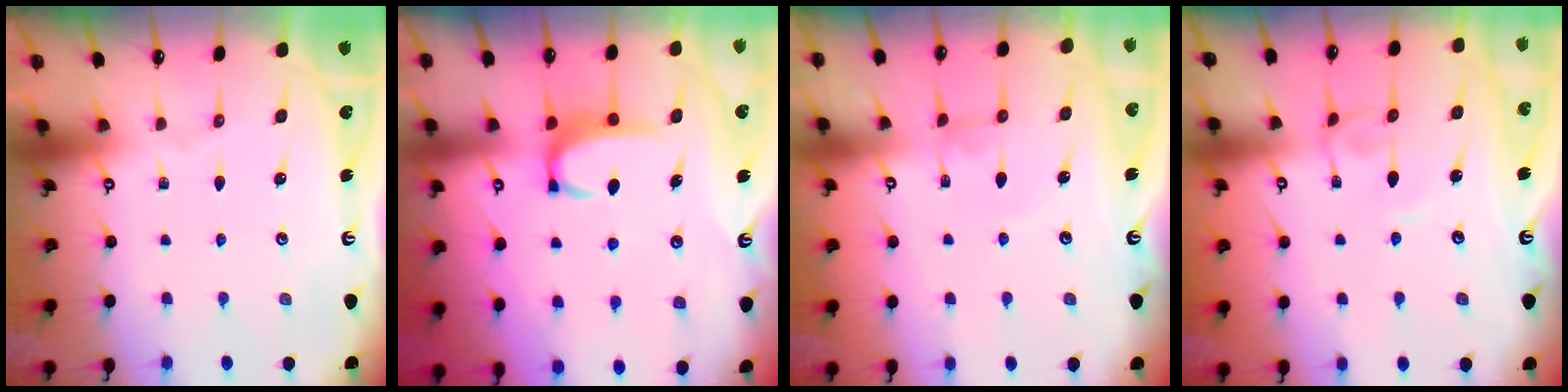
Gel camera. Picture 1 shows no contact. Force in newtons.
{"total": 3.7, "press": 3.6, "slide": 0.4}
{"total": 1.0, "press": 0.9, "slide": 0.4}
{"total": 3.4, "press": 3.4, "slide": 0.1}